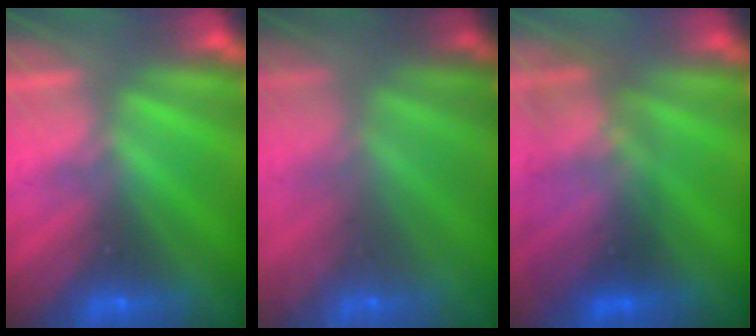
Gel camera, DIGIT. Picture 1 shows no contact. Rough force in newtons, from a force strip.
{"total": 7.0}
{"total": 2.7}